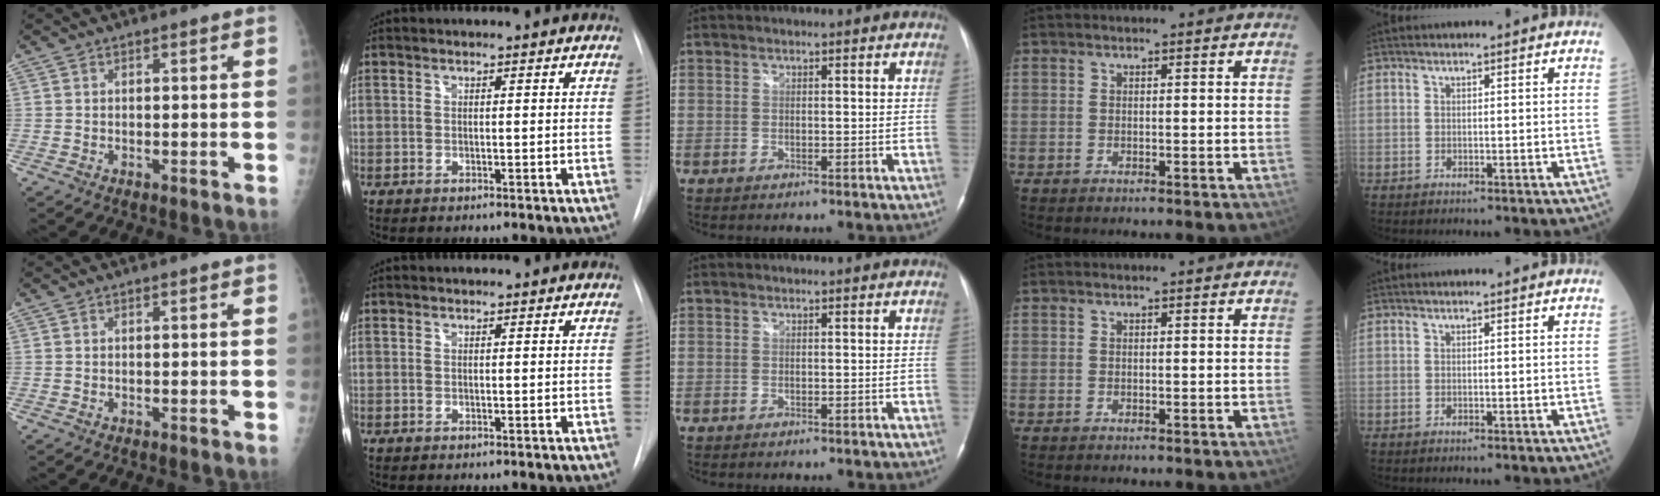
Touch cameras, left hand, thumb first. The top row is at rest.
{}